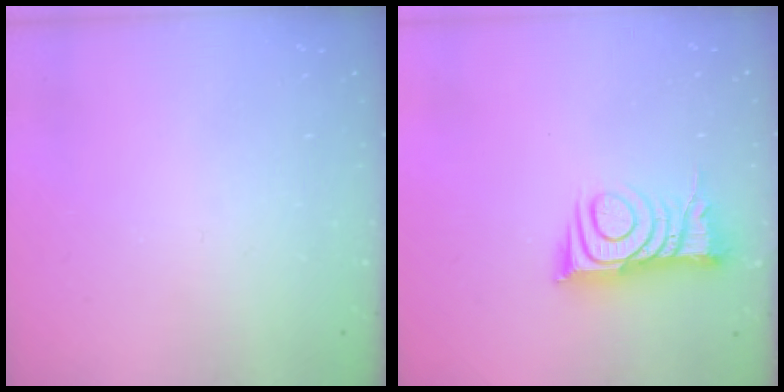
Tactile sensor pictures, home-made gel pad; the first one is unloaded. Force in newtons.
{"total": 9.8, "press": 9.8, "slide": 0.2}